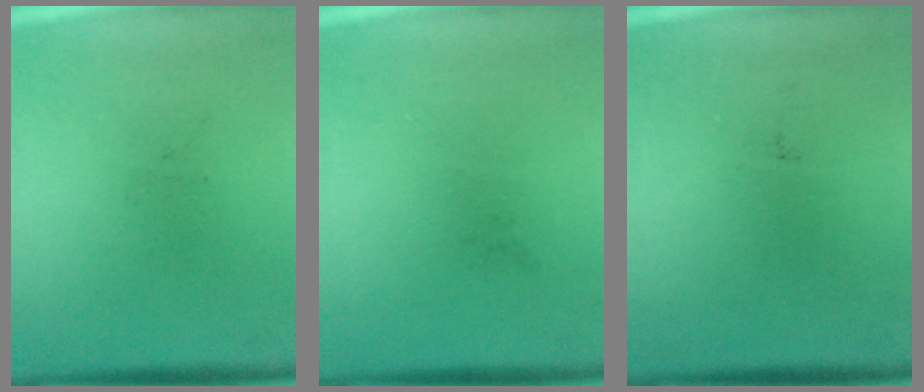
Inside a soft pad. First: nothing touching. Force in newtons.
{"total": 0.0}
{"total": 0.0}